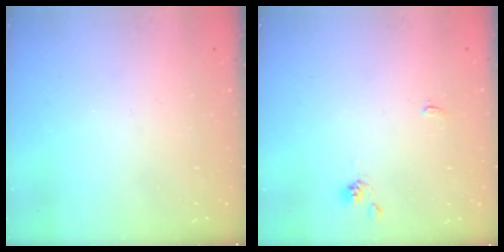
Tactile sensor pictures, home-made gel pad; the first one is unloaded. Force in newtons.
{"total": 1.1, "press": 1.1, "slide": 0.4}